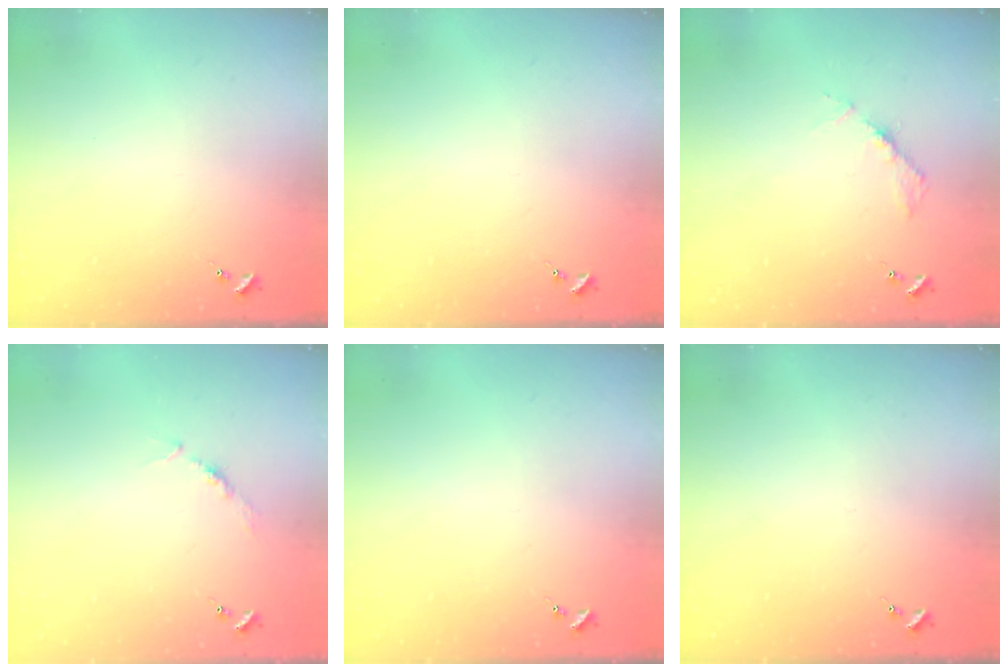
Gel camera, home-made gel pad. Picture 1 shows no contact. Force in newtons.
{"total": 0.0}
{"total": 3.6, "press": 3.6, "slide": 0.5}
{"total": 3.7, "press": 3.7, "slide": 0.5}
{"total": 0.0}
{"total": 0.0}